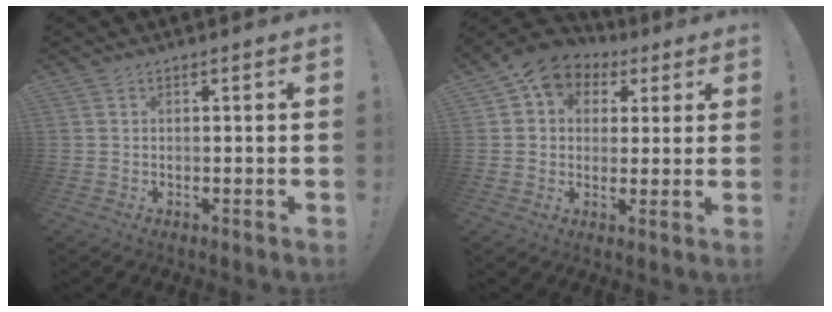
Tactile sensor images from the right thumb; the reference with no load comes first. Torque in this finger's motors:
{"motor_torque": [1.09, 1.36, 0.73, 0.18, 0.08]}